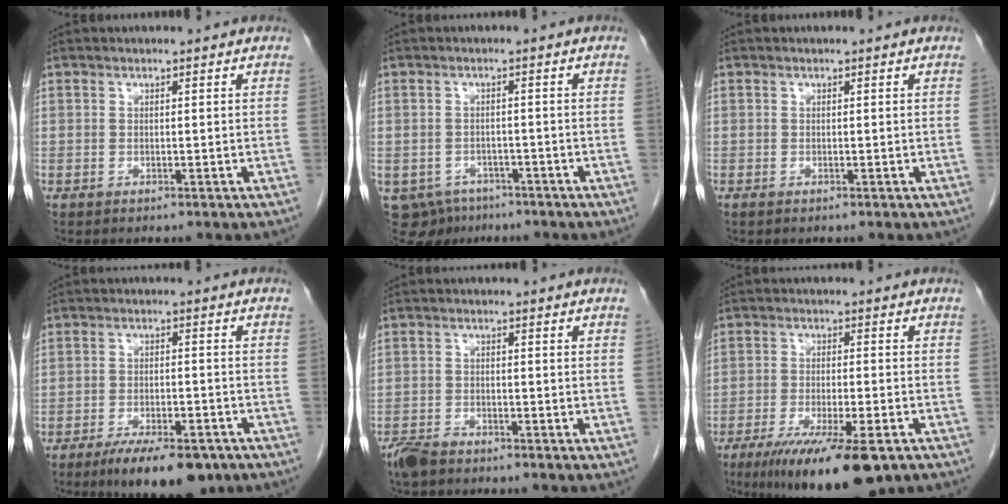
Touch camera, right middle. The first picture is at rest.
{"total": 7.1, "force": [-5.0, 4.9, 1.0], "torque": [-0.017, 0.002, -0.065]}
{"total": 0.0}
{"total": 10.4, "force": [-7.5, 3.4, 6.4], "torque": [-0.091, -0.006, -0.113]}
{"total": 3.5, "force": [-3.0, 1.1, 1.3], "torque": [-0.026, -0.004, -0.056]}
{"total": 14.2, "force": [-9.4, 2.4, 10.4], "torque": [-0.152, -0.031, -0.146]}